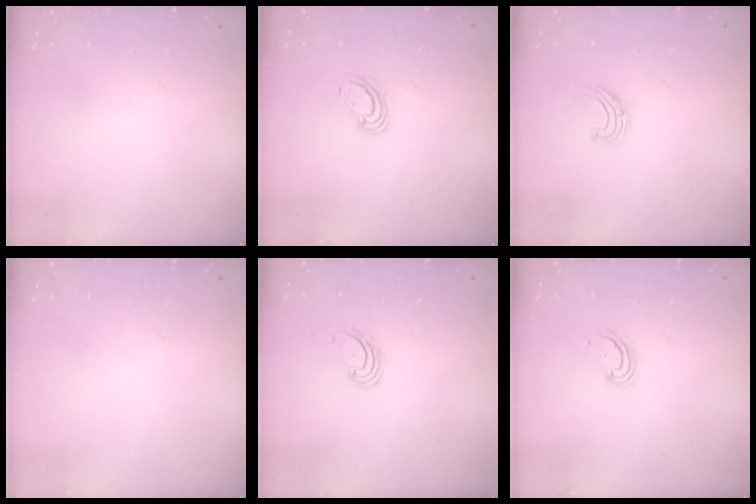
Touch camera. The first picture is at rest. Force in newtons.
{"total": 3.9, "press": 3.9, "slide": 0.1}
{"total": 5.0, "press": 5.0, "slide": 0.5}
{"total": 0.0}
{"total": 1.7, "press": 1.7, "slide": 0.2}
{"total": 2.9, "press": 2.9, "slide": 0.3}